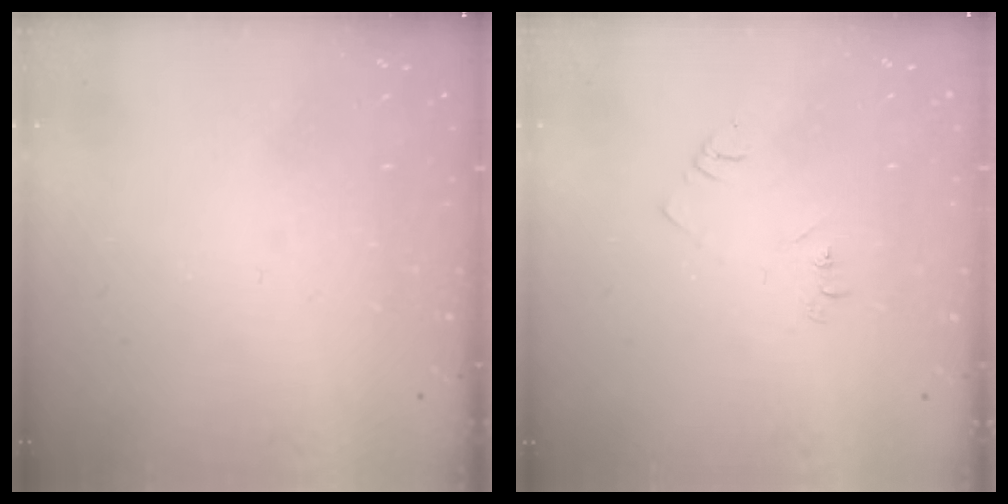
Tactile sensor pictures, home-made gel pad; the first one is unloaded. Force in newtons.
{"total": 4.2, "press": 4.1, "slide": 0.6}